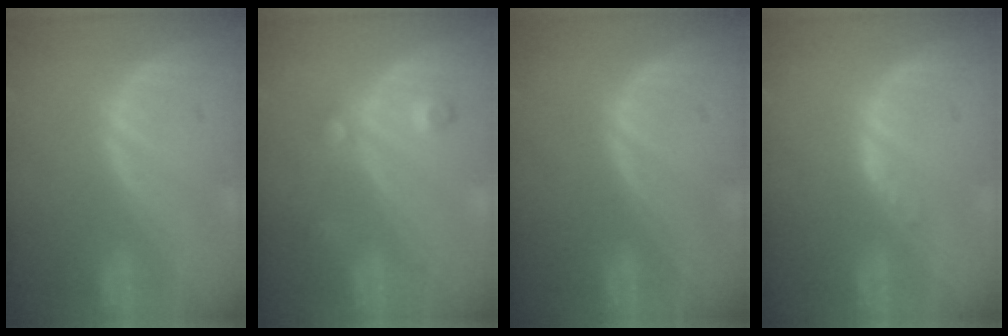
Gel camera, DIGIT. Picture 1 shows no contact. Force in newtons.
{"total": 3.4, "press": 3.2, "slide": 1.1}
{"total": 0.0}
{"total": 1.2, "press": 1.2, "slide": 0.1}